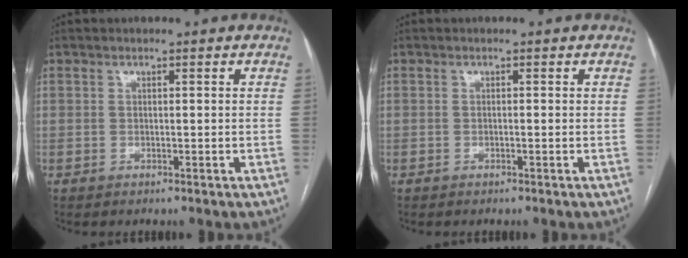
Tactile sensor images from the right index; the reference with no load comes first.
{"total": 0.0}